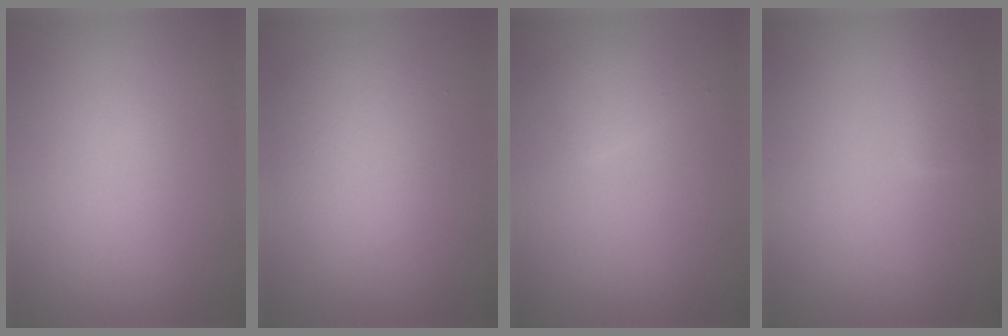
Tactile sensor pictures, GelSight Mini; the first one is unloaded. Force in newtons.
{"total": 3.6, "press": 3.6, "slide": 0.0}
{"total": 1.3, "press": 1.3, "slide": 0.1}
{"total": 1.7, "press": 1.7, "slide": 0.3}